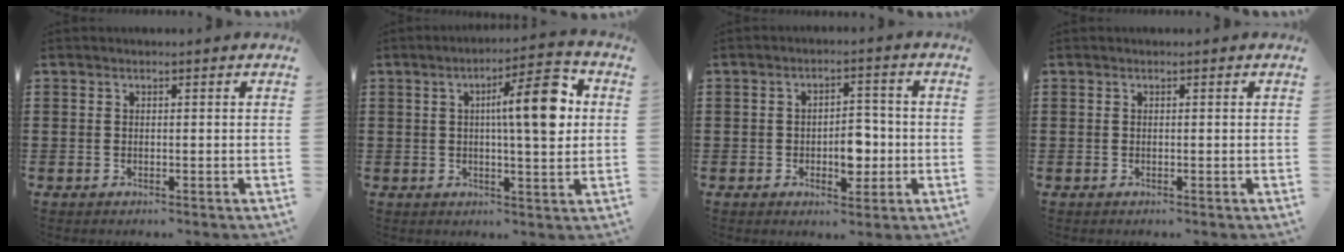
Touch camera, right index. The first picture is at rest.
{"total": 10.4, "force": [2.3, 2.3, 9.9], "torque": [-0.150, -0.008, 0.025]}
{"total": 5.5, "force": [-1.4, 3.1, 4.4], "torque": [-0.061, 0.002, -0.027]}
{"total": 0.0}